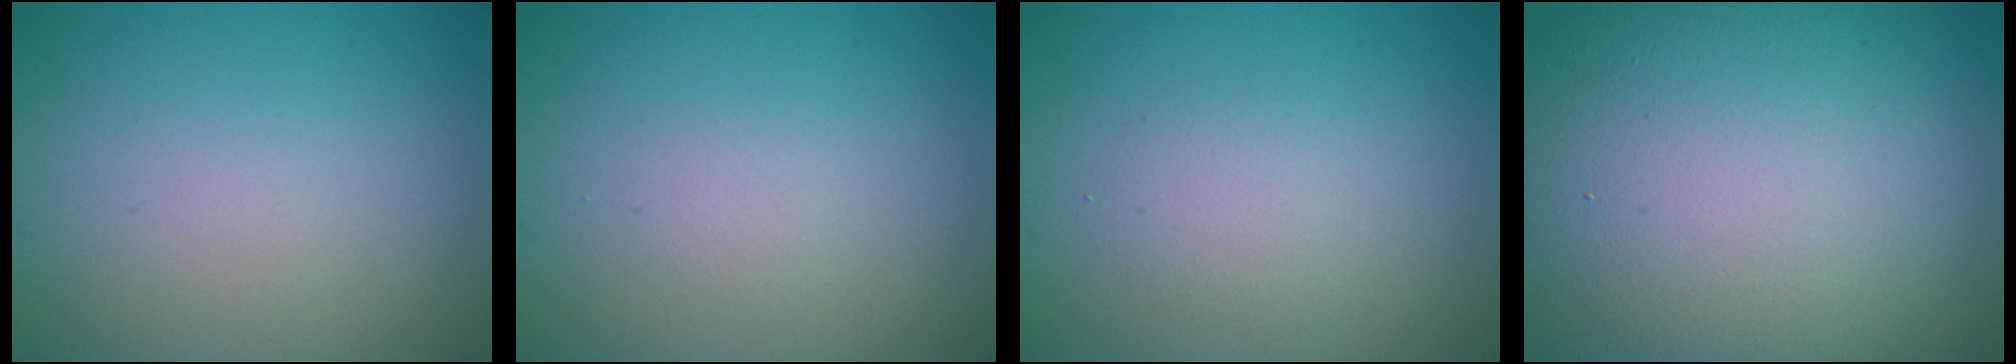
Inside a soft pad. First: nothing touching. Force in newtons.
{"total": 0.6, "press": 0.6, "slide": 0.1}
{"total": 2.0, "press": 2.0, "slide": 0.2}
{"total": 19.8, "press": 19.7, "slide": 1.1}